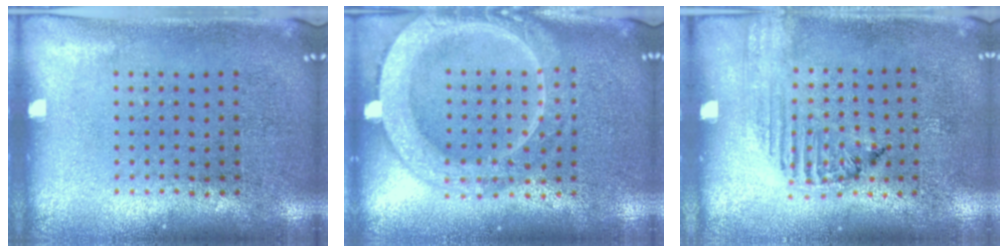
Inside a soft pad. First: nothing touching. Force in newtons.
{"total": 2.7, "press": 2.7, "slide": 0.3}
{"total": 1.3, "press": 1.3, "slide": 0.2}